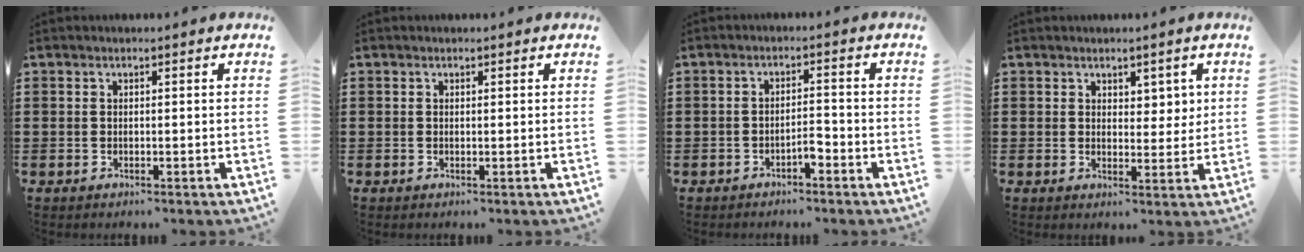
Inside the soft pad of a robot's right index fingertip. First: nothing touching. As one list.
[{"total": 0.0}, {"total": 2.5, "force": [-1.8, 0.6, 1.6], "torque": [-0.032, 0.005, -0.036]}, {"total": 2.9, "force": [1.9, 2.0, 1.0], "torque": [-0.010, 0.004, 0.031]}]